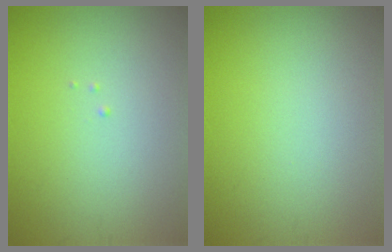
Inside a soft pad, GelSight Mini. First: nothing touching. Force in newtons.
{"total": 0.0}